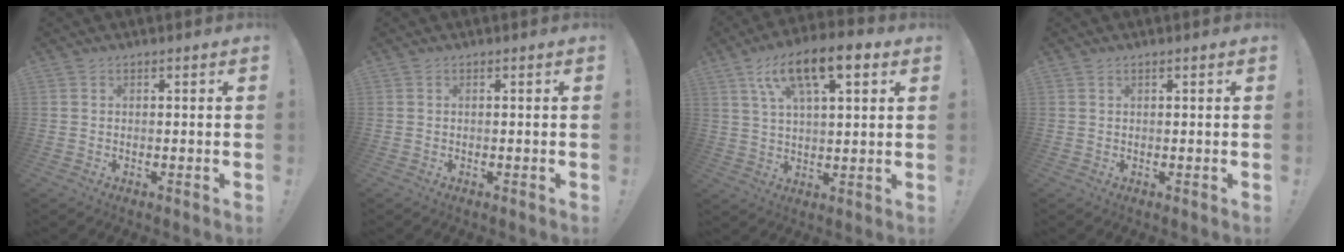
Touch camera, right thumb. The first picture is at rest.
{"total": 0.0}
{"total": 14.3, "force": [7.4, 5.6, 10.9], "torque": [-0.174, -0.022, 0.125]}
{"total": 0.5, "force": [0.3, -0.2, 0.4], "torque": [-0.001, -0.004, 0.004]}